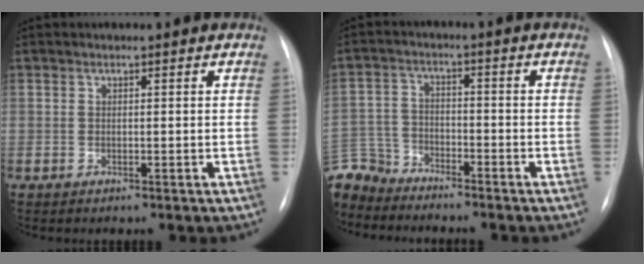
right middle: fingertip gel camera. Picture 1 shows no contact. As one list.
[{"total": 9.3, "force": [-8.8, 2.9, 0.8], "torque": [-0.029, 0.005, -0.172]}]